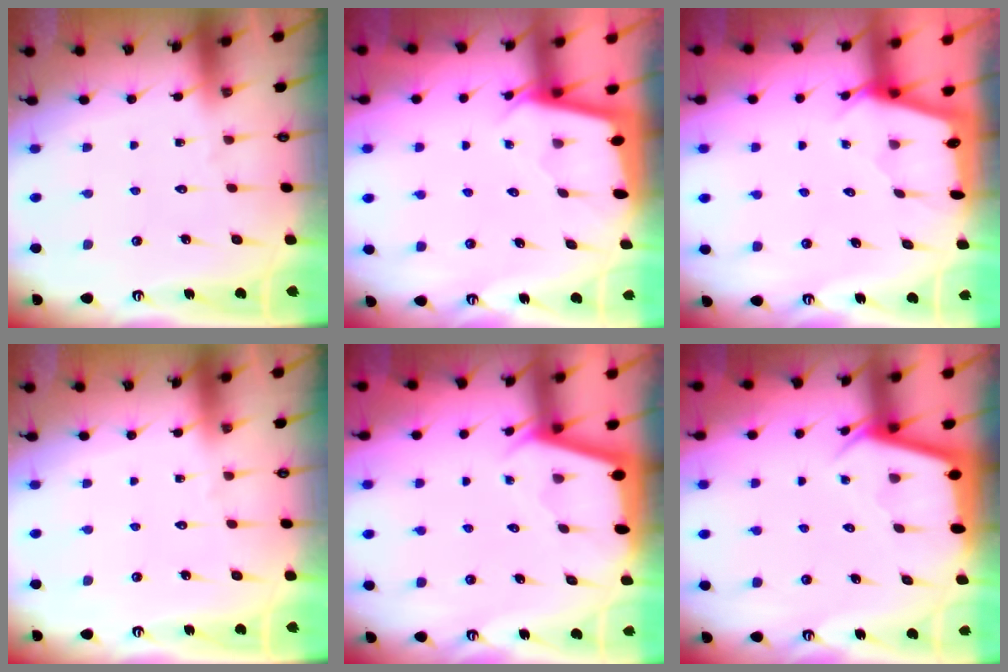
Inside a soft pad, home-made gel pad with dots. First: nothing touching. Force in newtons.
{"total": 1.9, "press": 1.9, "slide": 0.1}
{"total": 2.2, "press": 2.2, "slide": 0.3}
{"total": 0.0}
{"total": 2.4, "press": 2.4, "slide": 0.2}
{"total": 2.9, "press": 2.8, "slide": 0.3}